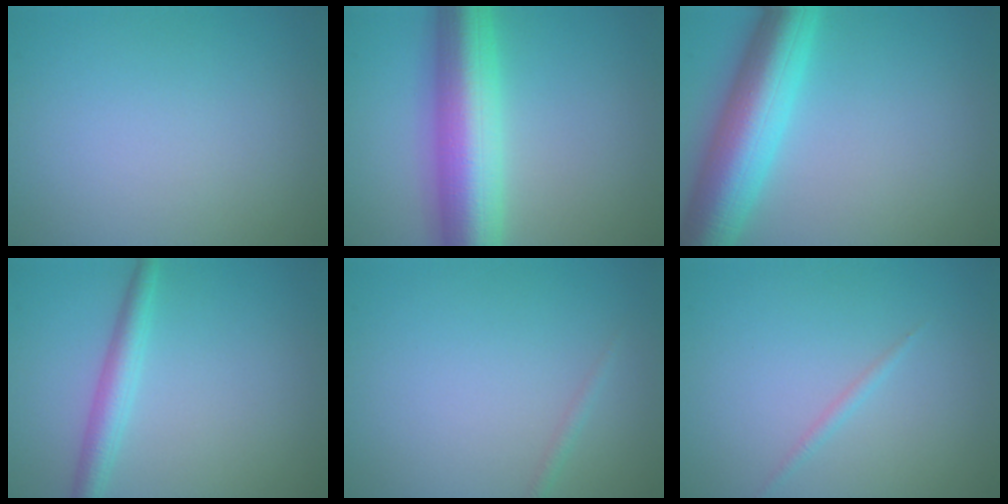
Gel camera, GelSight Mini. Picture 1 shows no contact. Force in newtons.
{"total": 10.1, "press": 10.1, "slide": 0.1}
{"total": 8.9, "press": 8.9, "slide": 0.2}
{"total": 2.7, "press": 2.7, "slide": 0.1}
{"total": 0.7, "press": 0.7, "slide": 0.0}
{"total": 0.7, "press": 0.7, "slide": 0.0}